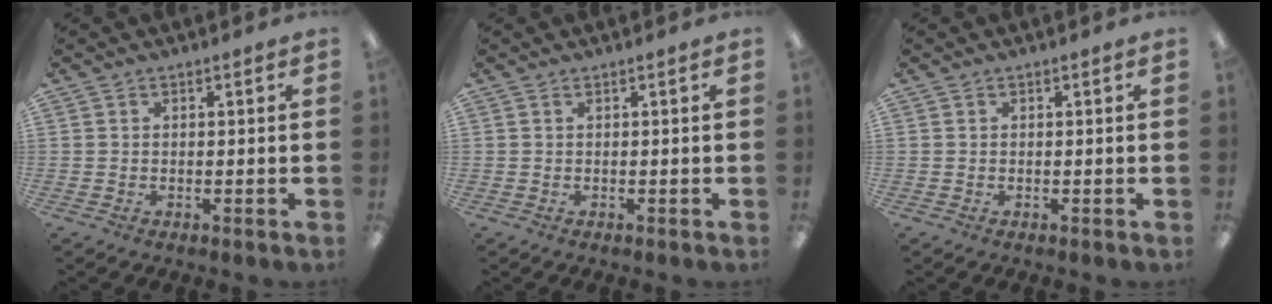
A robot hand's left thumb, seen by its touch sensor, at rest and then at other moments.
{"total": 0.0}
{"total": 0.0}